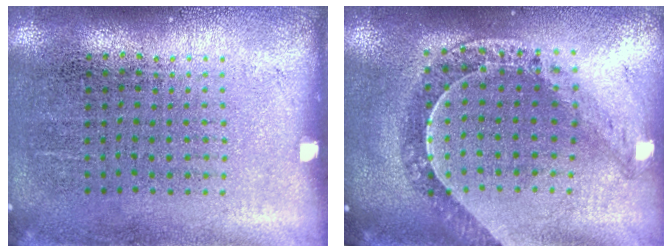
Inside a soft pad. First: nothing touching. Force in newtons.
{"total": 1.1, "press": 1.1, "slide": 0.2}